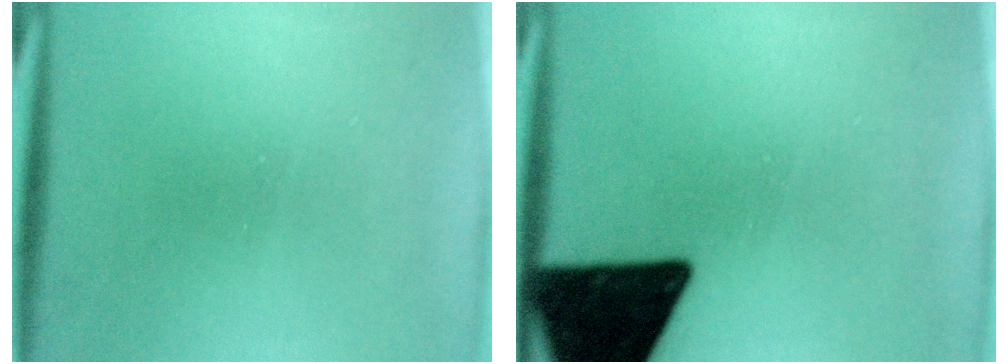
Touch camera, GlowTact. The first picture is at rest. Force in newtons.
{"total": 18.5}